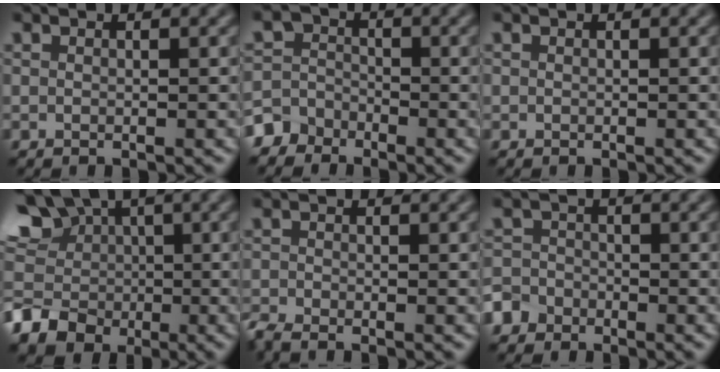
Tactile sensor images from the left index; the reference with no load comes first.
{"total": 4.9, "force": [-3.5, 3.4, 0.5], "torque": [0.015, -0.004, -0.068]}
{"total": 0.0}
{"total": 13.4, "force": [-0.1, 12.1, 5.7], "torque": [-0.142, 0.025, -0.030]}
{"total": 1.8, "force": [-1.6, 0.3, 0.7], "torque": [-0.017, -0.009, -0.039]}
{"total": 3.3, "force": [-2.3, 2.3, 0.4], "torque": [0.007, -0.003, -0.049]}